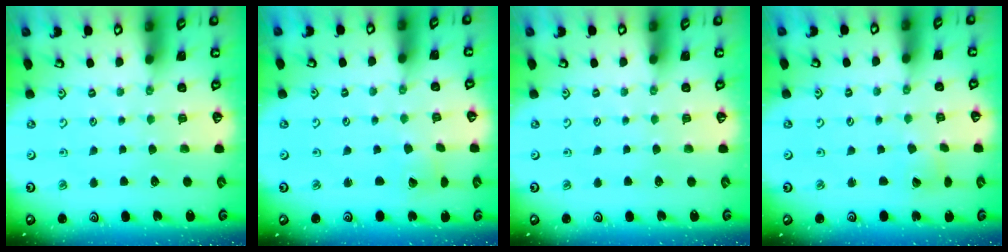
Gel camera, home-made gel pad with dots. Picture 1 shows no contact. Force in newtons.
{"total": 3.4, "press": 3.4, "slide": 0.3}
{"total": 0.0}
{"total": 2.7, "press": 2.7, "slide": 0.3}